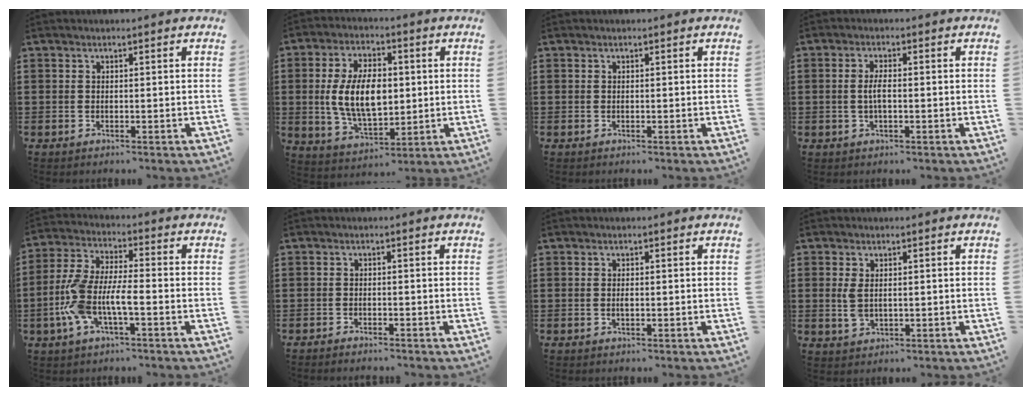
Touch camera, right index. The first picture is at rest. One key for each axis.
{"total": 10.4, "fx": 0.5, "fy": 5.8, "fz": 8.6, "tx": -0.174, "ty": 0.001, "tz": 0.005}
{"total": 0.0}
{"total": 3.1, "fx": -0.1, "fy": 1.0, "fz": 2.9, "tx": -0.063, "ty": -0.004, "tz": -0.005}
{"total": 7.7, "fx": -2.9, "fy": 2.3, "fz": 6.8, "tx": -0.180, "ty": -0.018, "tz": -0.067}
{"total": 1.1, "fx": -1.1, "fy": 0.0, "fz": 0.0, "tx": -0.004, "ty": 0.002, "tz": -0.023}
{"total": 0.8, "fx": -0.1, "fy": 0.3, "fz": 0.7, "tx": -0.015, "ty": 0.001, "tz": -0.003}
{"total": 2.8, "fx": 0.3, "fy": 1.5, "fz": 2.3, "tx": -0.063, "ty": 0.000, "tz": 0.000}